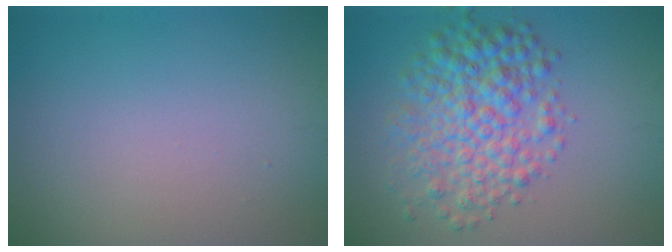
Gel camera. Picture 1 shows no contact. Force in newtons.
{"total": 6.1, "press": 6.1, "slide": 0.0}